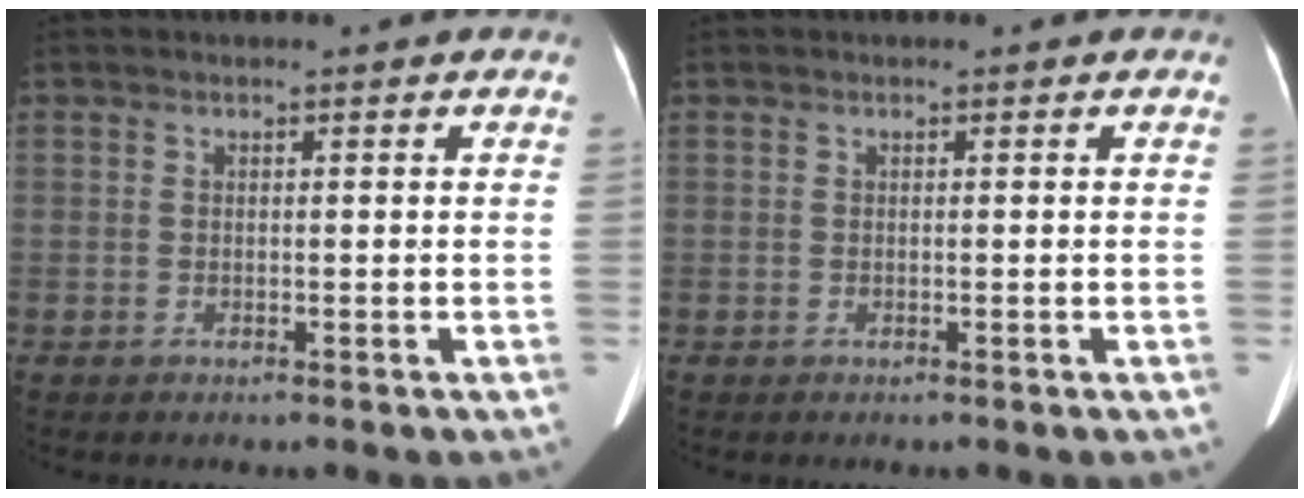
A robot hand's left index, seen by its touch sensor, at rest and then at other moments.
{"total": 0.0}